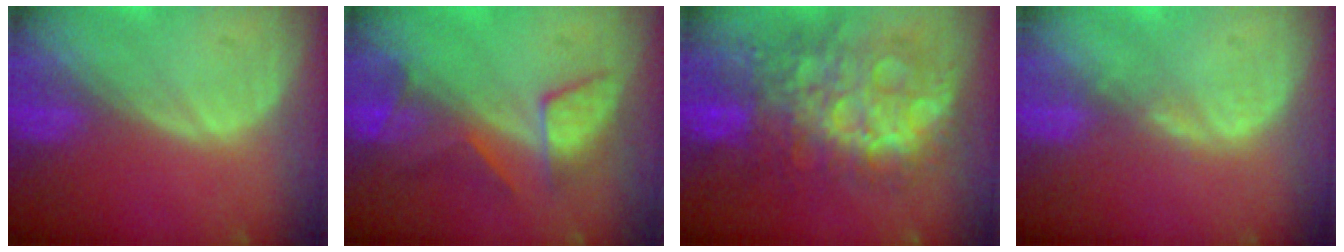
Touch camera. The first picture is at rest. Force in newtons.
{"total": 5.9, "press": 5.7, "slide": 1.1}
{"total": 12.2, "press": 12.2, "slide": 1.3}
{"total": 1.9, "press": 1.5, "slide": 1.1}